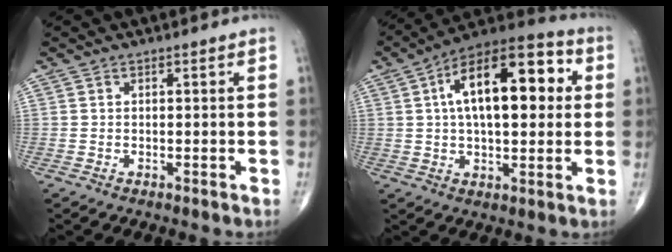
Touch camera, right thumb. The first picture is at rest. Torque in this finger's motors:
{"motor_torque": [0.67, 4.34, 0.69, -0.41, 0.18]}